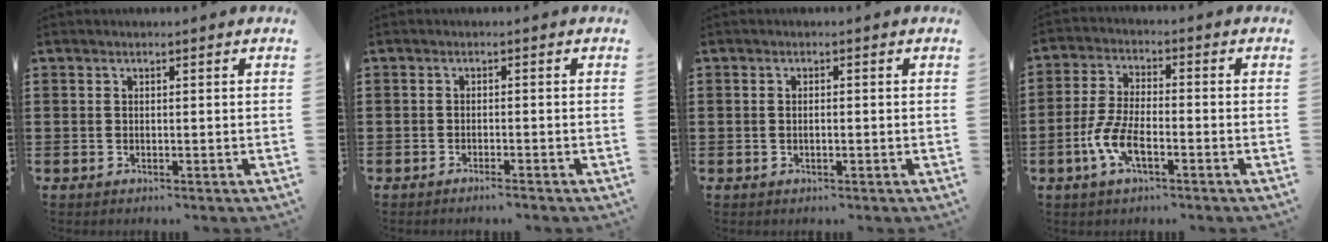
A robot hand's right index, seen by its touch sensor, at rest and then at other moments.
{"total": 1.3, "force": [-1.2, -0.1, 0.5], "torque": [-0.009, -0.001, -0.023]}
{"total": 0.9, "force": [-0.2, 0.2, 0.9], "torque": [-0.017, -0.003, -0.003]}
{"total": 6.5, "force": [-2.9, 2.1, 5.4], "torque": [-0.132, -0.013, -0.059]}